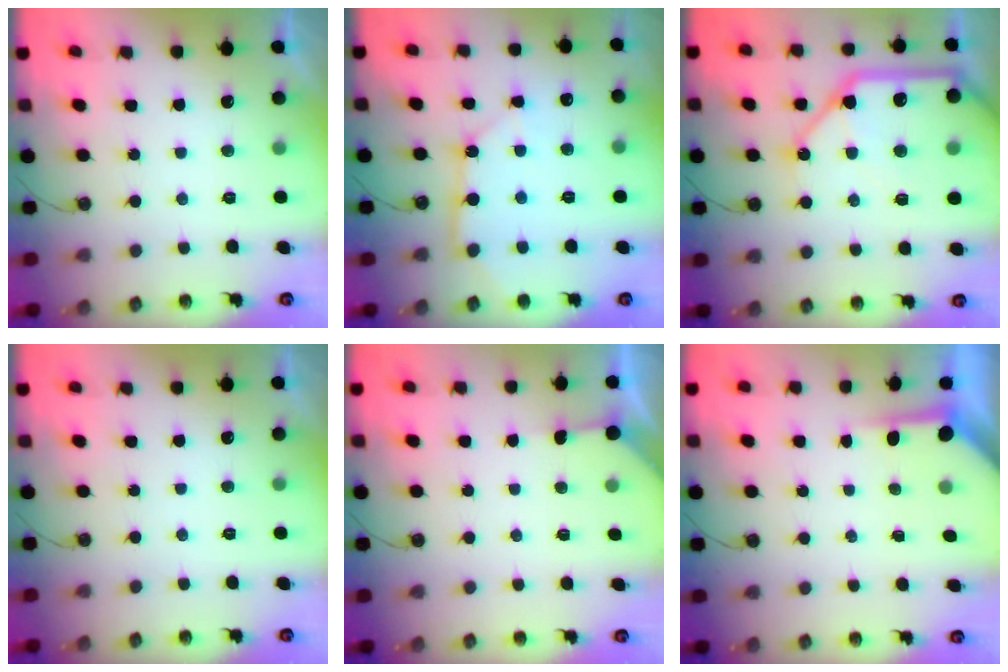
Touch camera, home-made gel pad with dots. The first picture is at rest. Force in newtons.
{"total": 9.5, "press": 9.5, "slide": 1.0}
{"total": 22.6, "press": 22.3, "slide": 3.1}
{"total": 0.0}
{"total": 3.5, "press": 3.5, "slide": 0.3}
{"total": 3.8, "press": 3.7, "slide": 0.4}